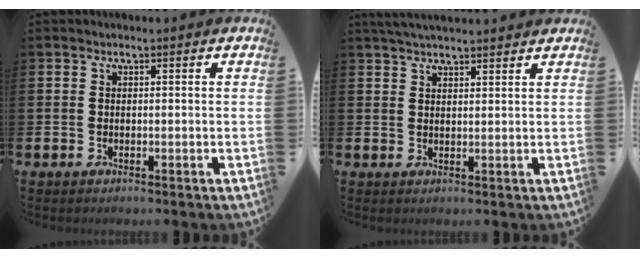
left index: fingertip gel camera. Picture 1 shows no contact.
{"total": 3.4, "force": [3.3, 0.4, 0.9], "torque": [-0.022, -0.008, 0.061]}